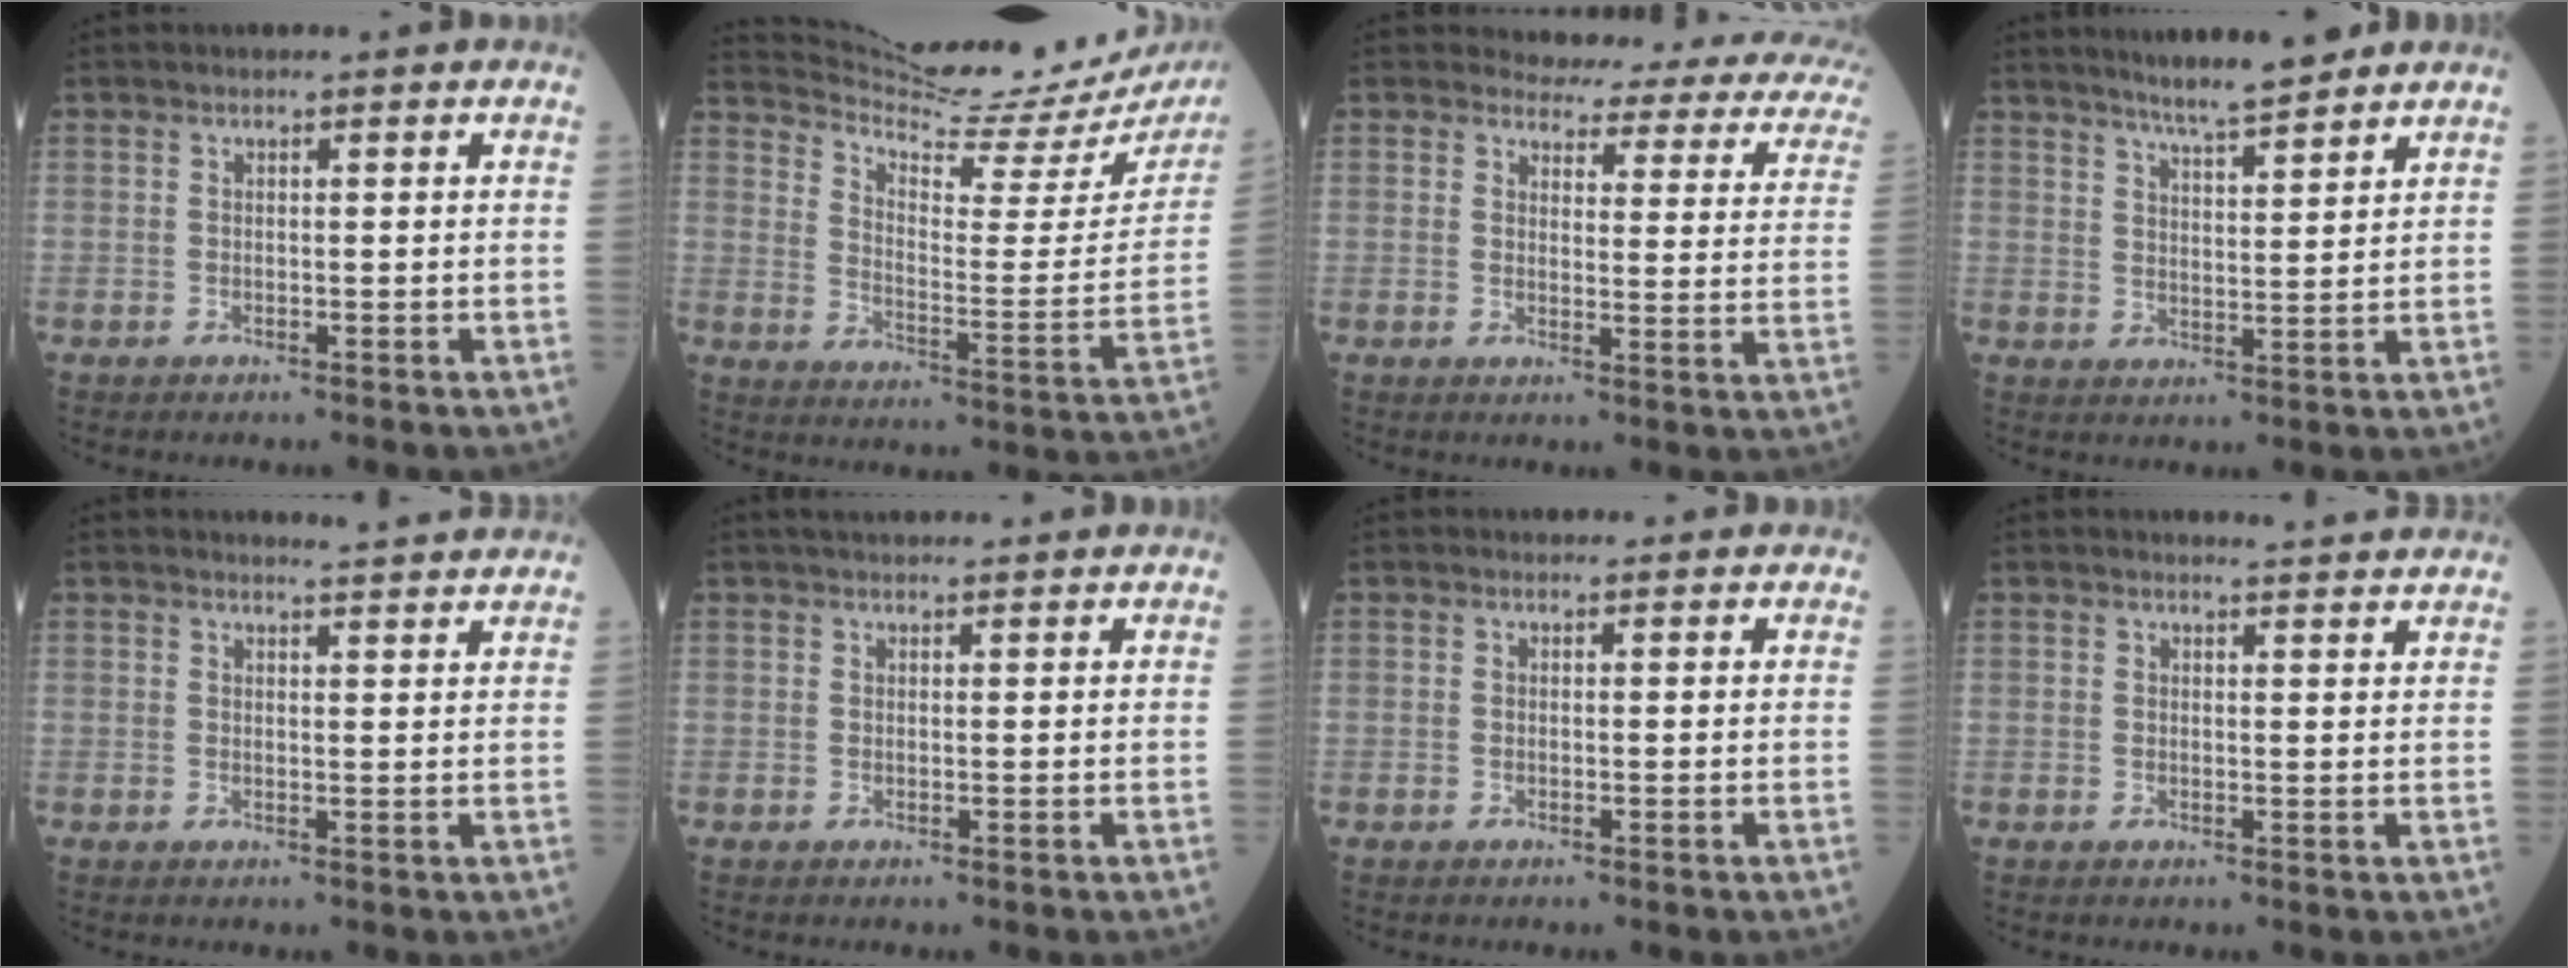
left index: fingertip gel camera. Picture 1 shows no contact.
{"total": 23.4, "force": [22.0, 2.1, 7.8], "torque": [-0.132, -0.077, 0.292]}
{"total": 16.4, "force": [15.0, 4.1, 5.1], "torque": [-0.033, -0.055, 0.139]}
{"total": 8.7, "force": [7.4, 0.4, 4.5], "torque": [-0.073, 0.012, 0.121]}
{"total": 5.9, "force": [5.6, -0.2, 1.7], "torque": [-0.028, 0.007, 0.059]}
{"total": 5.2, "force": [4.7, 0.5, 2.2], "torque": [-0.028, 0.034, 0.071]}
{"total": 1.9, "force": [1.7, 0.7, 0.5], "torque": [-0.009, 0.018, 0.017]}
{"total": 6.3, "force": [6.0, 0.1, 1.7], "torque": [-0.025, 0.007, 0.057]}